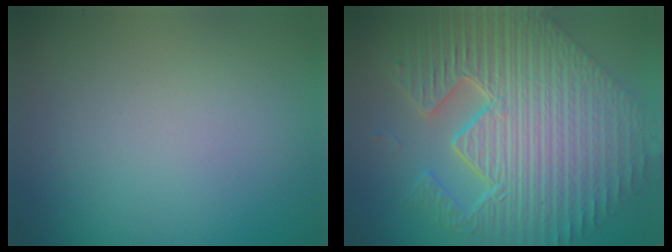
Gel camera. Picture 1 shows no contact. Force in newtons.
{"total": 12.4, "press": 8.0, "slide": 9.5}